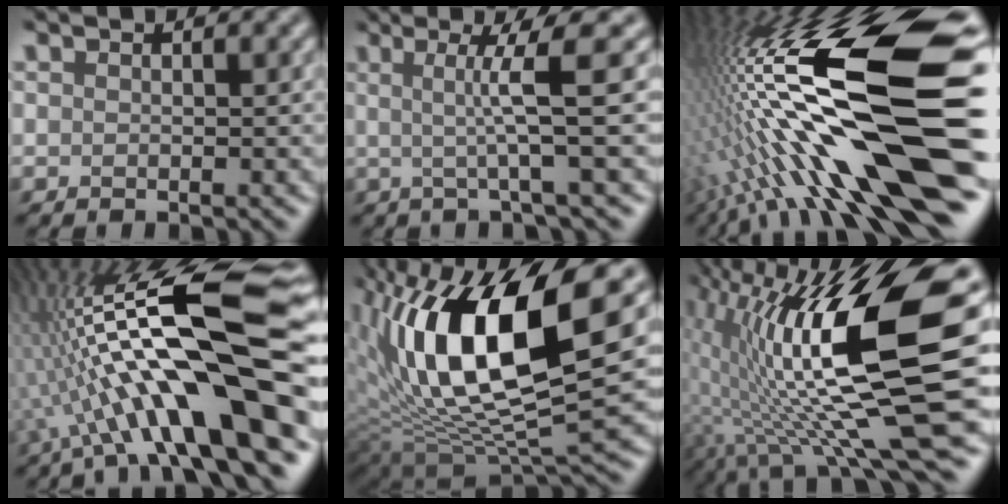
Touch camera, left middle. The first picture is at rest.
{"total": 5.0, "force": [-0.1, 0.2, 5.0], "torque": [-0.087, 0.005, 0.006]}
{"total": 19.3, "force": [-2.9, 3.7, 18.7], "torque": [-0.313, 0.009, -0.058]}
{"total": 15.1, "force": [-1.8, 3.4, 14.6], "torque": [-0.237, 0.027, -0.026]}
{"total": 14.0, "force": [2.3, 5.6, 12.7], "torque": [-0.242, -0.001, 0.046]}
{"total": 14.5, "force": [0.9, 3.2, 14.1], "torque": [-0.234, -0.003, 0.021]}